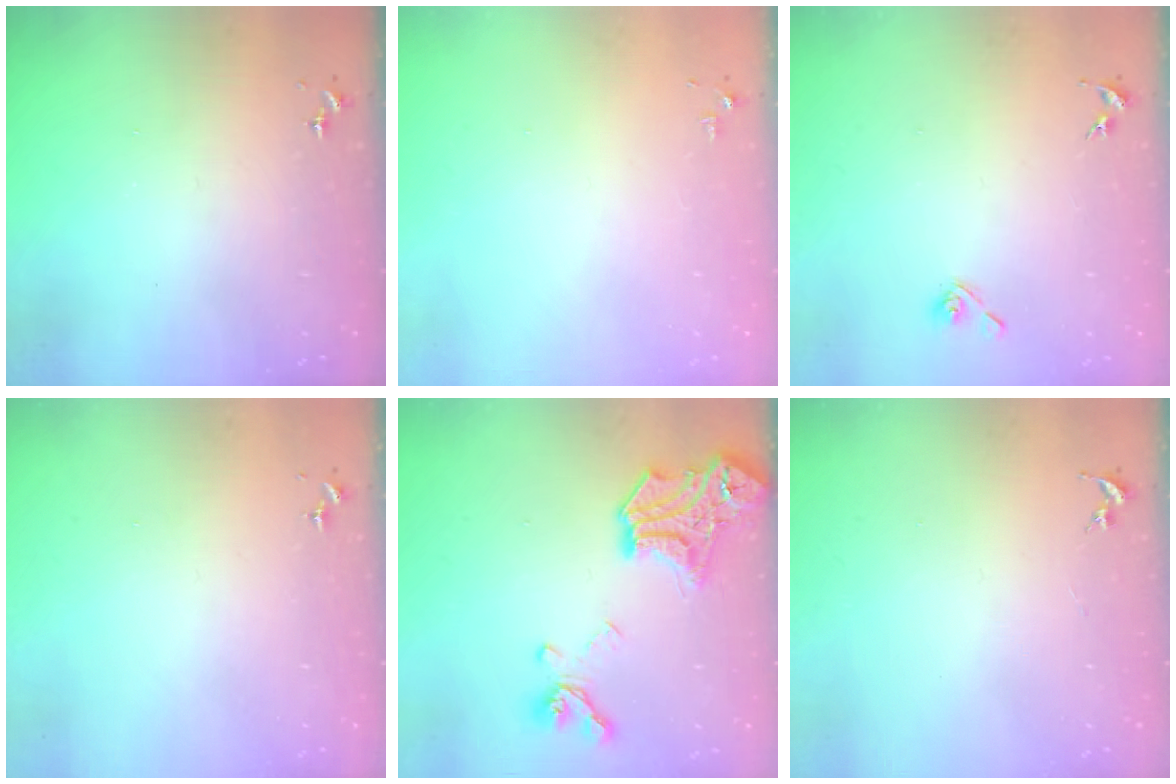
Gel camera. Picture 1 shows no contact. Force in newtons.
{"total": 2.8, "press": 2.8, "slide": 0.4}
{"total": 5.3, "press": 4.9, "slide": 2.0}
{"total": 0.0}
{"total": 19.9, "press": 19.9, "slide": 0.9}
{"total": 0.0}